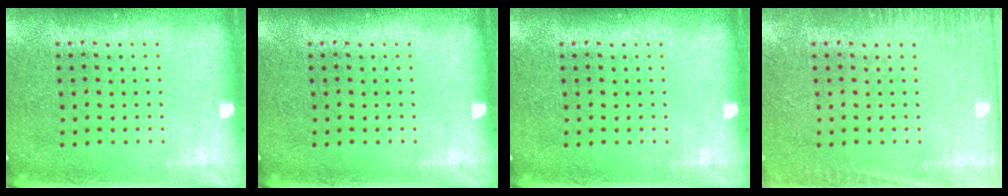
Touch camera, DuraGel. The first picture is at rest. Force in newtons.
{"total": 0.0}
{"total": 0.0}
{"total": 2.0, "press": 2.0, "slide": 0.3}